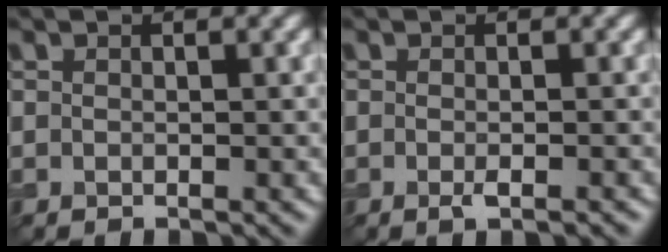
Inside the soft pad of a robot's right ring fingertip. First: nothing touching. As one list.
[{"total": 1.3, "force": [-0.6, 0.2, 1.1], "torque": [-0.018, -0.005, -0.012]}]